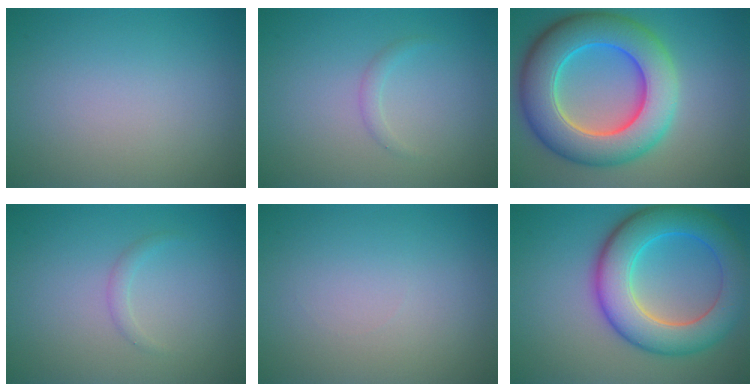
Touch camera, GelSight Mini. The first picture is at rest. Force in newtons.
{"total": 0.9, "press": 0.9, "slide": 0.0}
{"total": 11.0, "press": 11.0, "slide": 0.5}
{"total": 0.9, "press": 0.9, "slide": 0.0}
{"total": 0.0}
{"total": 8.7, "press": 8.7, "slide": 0.5}